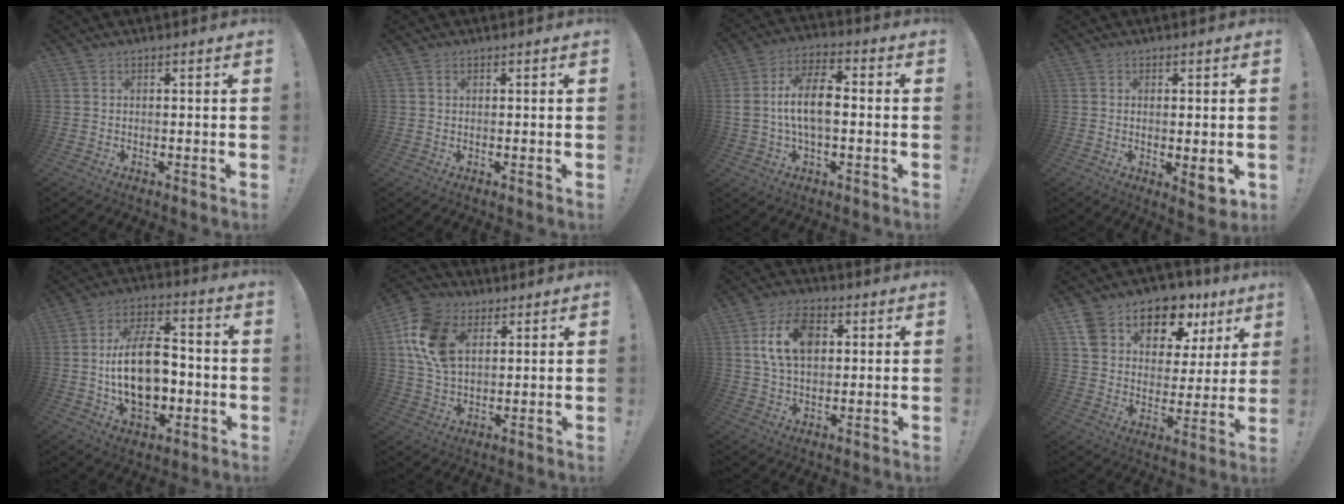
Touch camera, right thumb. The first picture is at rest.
{"total": 0.9, "force": [0.4, 0.3, 0.7], "torque": [-0.011, 0.000, 0.006]}
{"total": 13.2, "force": [-0.5, 6.9, 11.3], "torque": [-0.213, 0.009, -0.009]}
{"total": 4.7, "force": [-0.4, 1.6, 4.4], "torque": [-0.044, -0.011, -0.003]}
{"total": 19.0, "force": [-2.4, 11.7, 14.7], "torque": [-0.267, 0.010, -0.044]}
{"total": 16.1, "force": [5.4, 11.0, 10.4], "torque": [-0.212, -0.003, 0.105]}
{"total": 12.7, "force": [3.3, 8.3, 9.1], "torque": [-0.159, 0.007, 0.060]}
{"total": 14.1, "force": [9.9, 8.4, 5.5], "torque": [-0.084, -0.072, 0.176]}